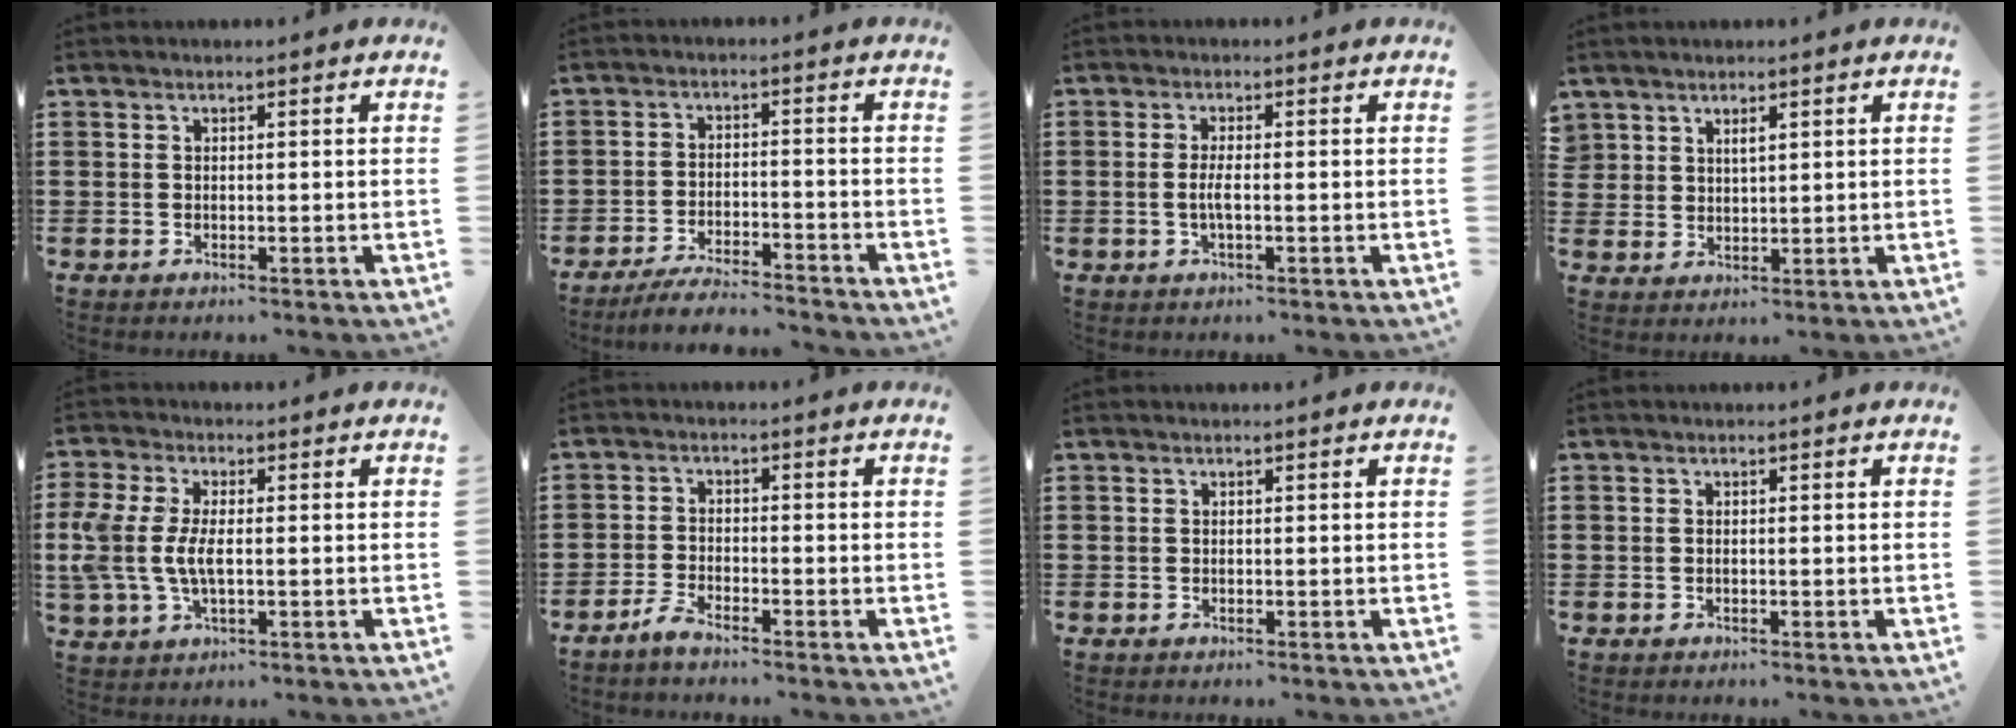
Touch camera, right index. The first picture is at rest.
{"total": 4.7, "force": [-4.5, 0.0, 1.2], "torque": [-0.029, -0.005, -0.091]}
{"total": 2.1, "force": [-0.3, 0.6, 1.9], "torque": [-0.044, 0.000, -0.009]}
{"total": 2.2, "force": [1.9, 1.1, 0.6], "torque": [-0.015, 0.004, 0.036]}
{"total": 6.6, "force": [-0.3, 3.3, 5.8], "torque": [-0.147, -0.007, -0.015]}
{"total": 2.5, "force": [-2.3, 0.2, 0.9], "torque": [-0.033, 0.001, -0.050]}
{"total": 0.0}
{"total": 0.0}